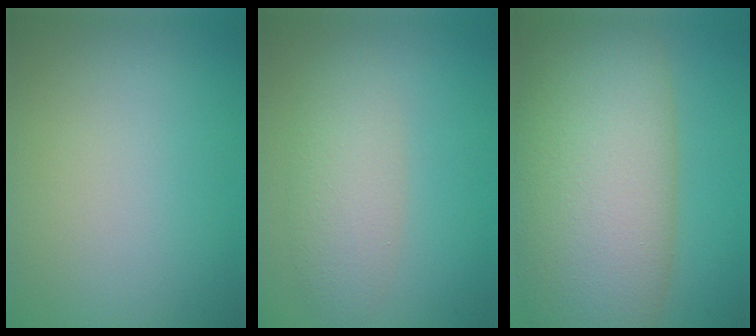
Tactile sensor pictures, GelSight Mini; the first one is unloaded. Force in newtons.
{"total": 3.7, "press": 3.7, "slide": 0.3}
{"total": 14.1, "press": 14.1, "slide": 0.8}